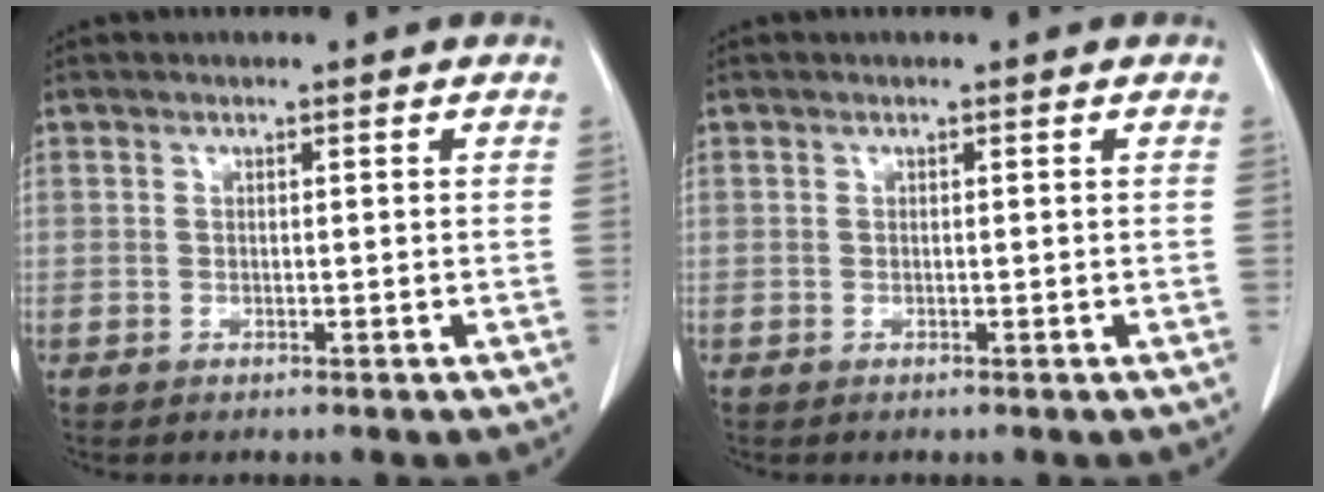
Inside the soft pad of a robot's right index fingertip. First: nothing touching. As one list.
[{"total": 0.0}]